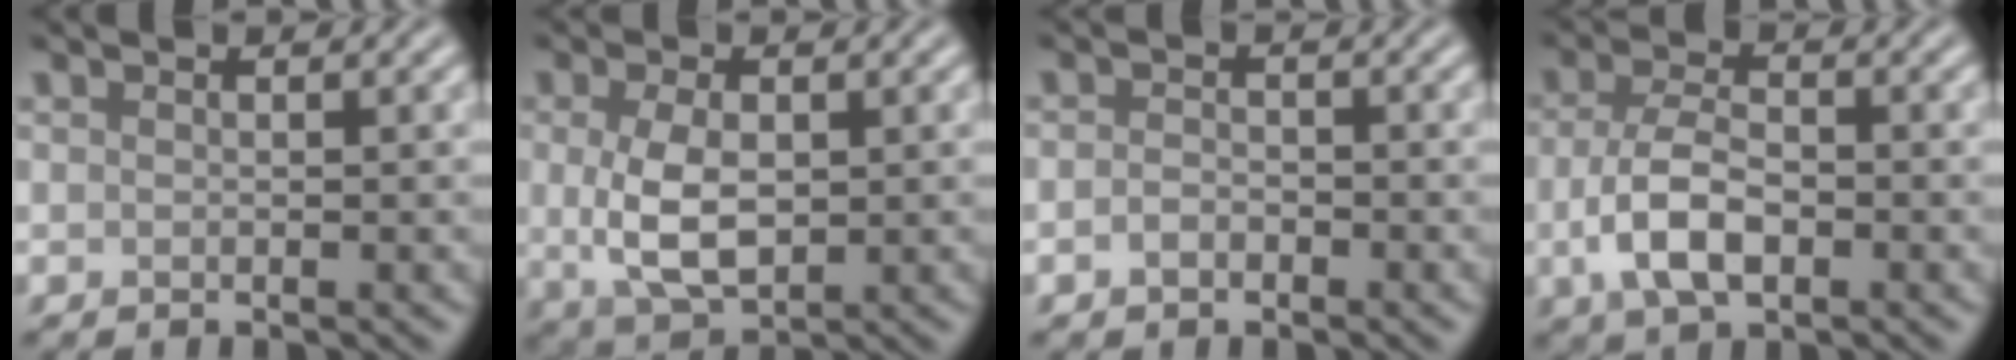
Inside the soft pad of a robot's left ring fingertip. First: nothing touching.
{"total": 5.1, "force": [0.0, 2.9, 4.2], "torque": [-0.094, -0.004, 0.006]}
{"total": 1.4, "force": [-0.7, 1.0, 0.7], "torque": [-0.015, 0.000, -0.016]}
{"total": 5.0, "force": [-1.4, 2.5, 4.0], "torque": [-0.085, -0.002, -0.030]}